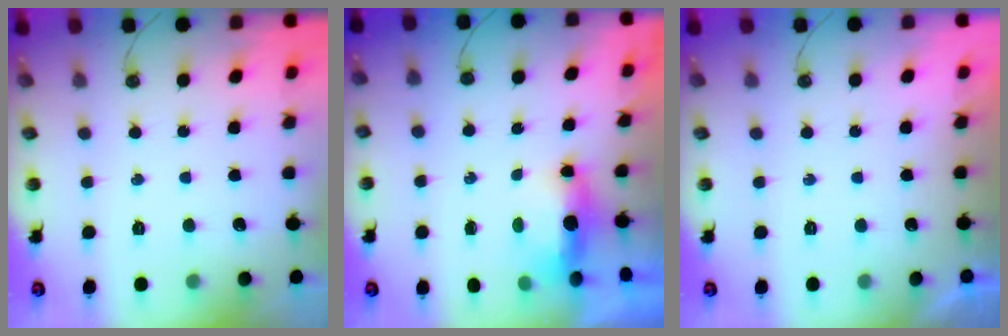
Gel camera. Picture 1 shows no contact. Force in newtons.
{"total": 13.6, "press": 6.7, "slide": 11.8}
{"total": 0.0}